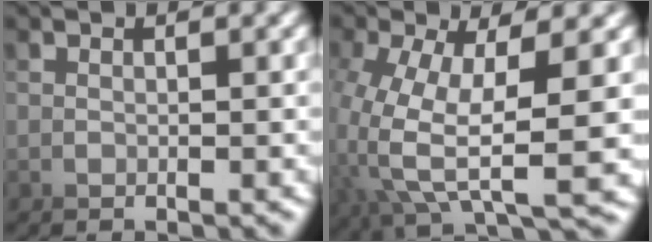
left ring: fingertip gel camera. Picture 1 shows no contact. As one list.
[{"total": 3.6, "force": [0.9, -1.3, 3.2], "torque": [-0.093, 0.018, 0.006]}]